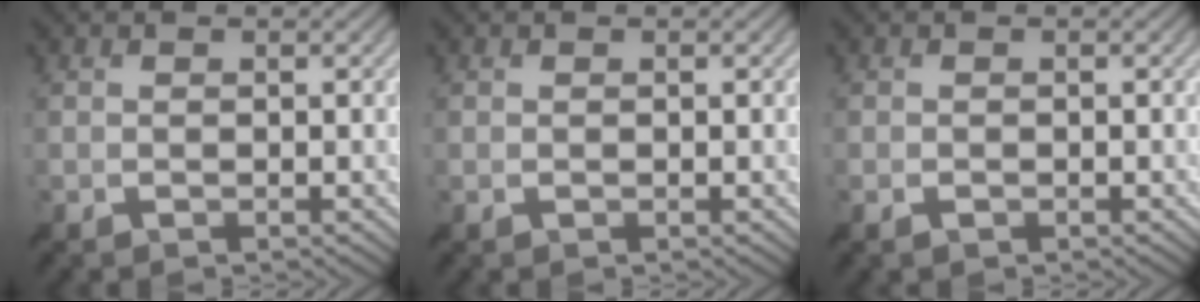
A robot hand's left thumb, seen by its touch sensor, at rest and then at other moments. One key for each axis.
{"total": 0.0}
{"total": 0.8, "fx": -0.6, "fy": 0.5, "fz": 0.4, "tx": -0.010, "ty": -0.003, "tz": -0.010}